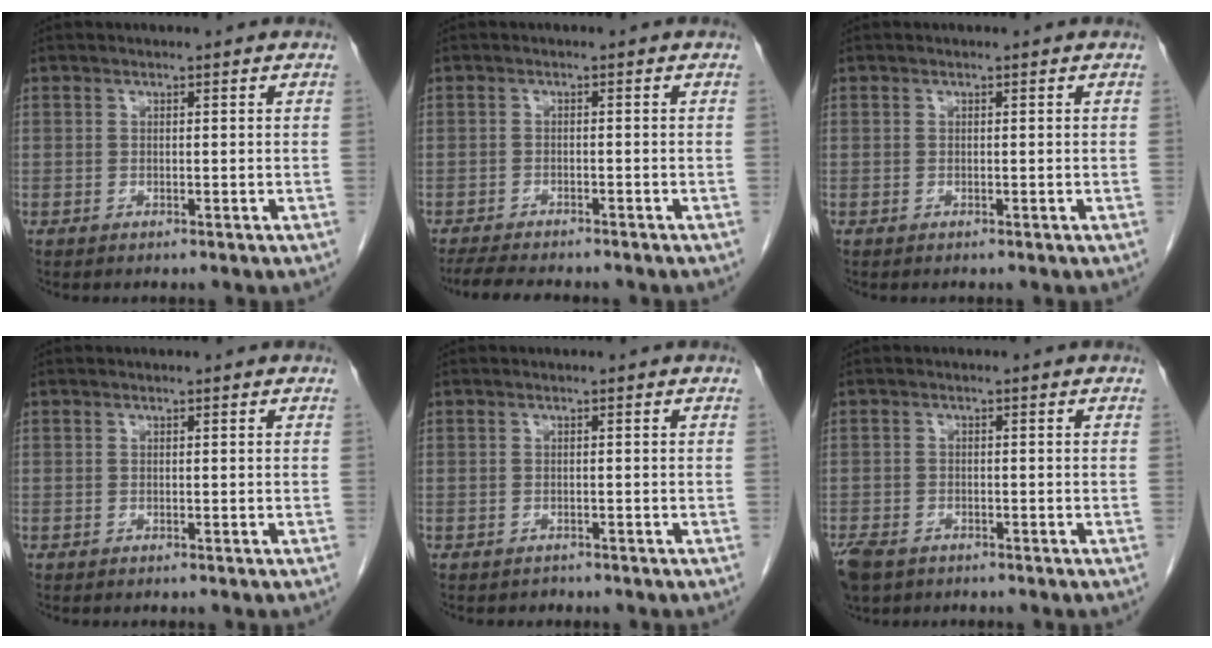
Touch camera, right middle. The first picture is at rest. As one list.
[{"total": 7.2, "force": [-6.3, 1.2, 3.3], "torque": [-0.055, -0.015, -0.096]}, {"total": 0.0}, {"total": 0.0}, {"total": 0.7, "force": [-0.6, 0.4, -0.1], "torque": [-0.010, -0.002, -0.012]}, {"total": 5.9, "force": [-4.1, 3.3, 2.7], "torque": [-0.058, -0.008, -0.070]}]